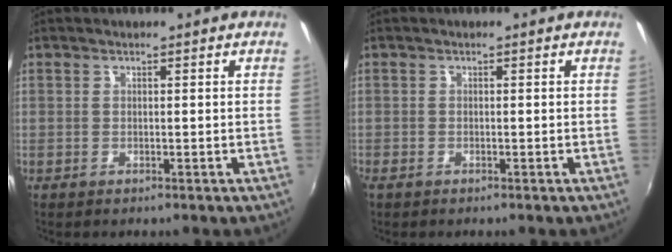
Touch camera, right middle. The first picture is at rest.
{"total": 0.9, "force": [-0.7, 0.5, 0.3], "torque": [-0.007, -0.003, -0.015]}